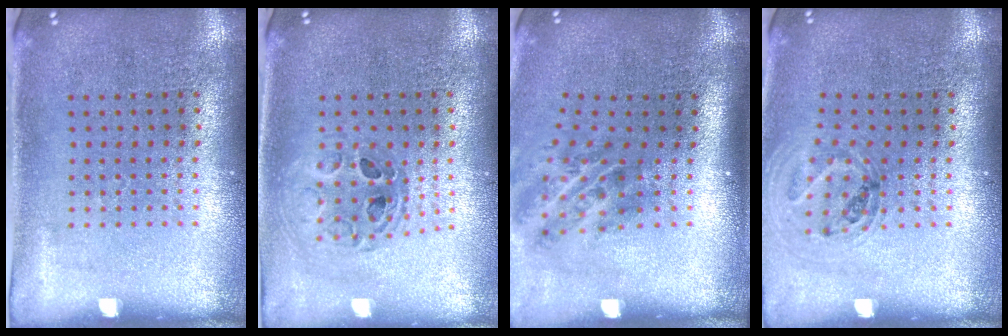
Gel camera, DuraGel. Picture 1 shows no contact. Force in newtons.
{"total": 0.7, "press": 0.7, "slide": 0.1}
{"total": 1.9, "press": 1.2, "slide": 1.5}
{"total": 1.0, "press": 0.9, "slide": 0.2}